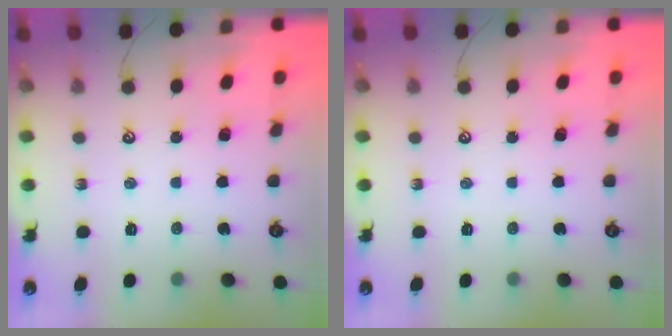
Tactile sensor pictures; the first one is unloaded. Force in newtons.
{"total": 0.0}